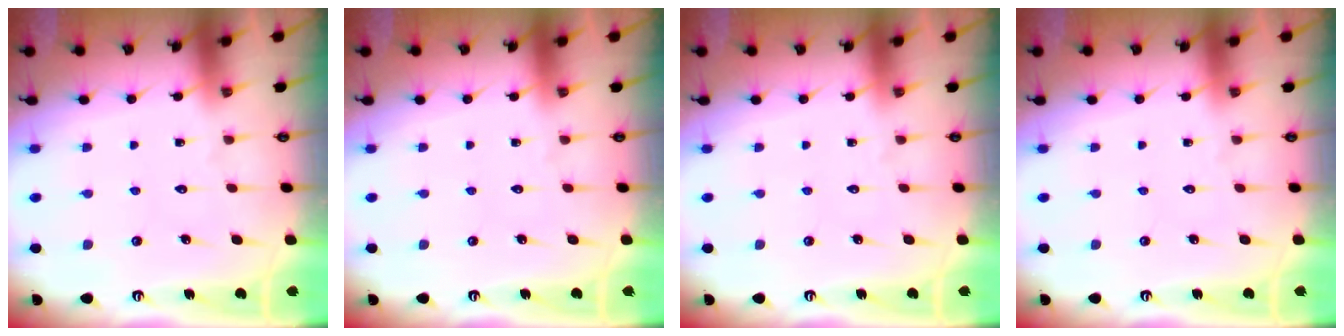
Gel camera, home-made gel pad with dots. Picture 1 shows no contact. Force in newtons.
{"total": 0.0}
{"total": 0.0}
{"total": 0.0}